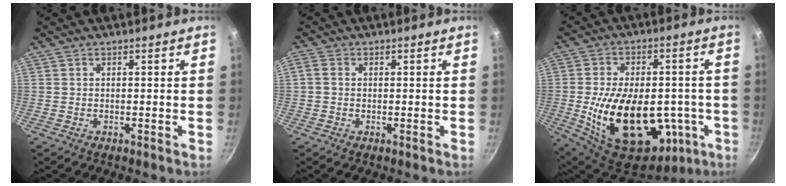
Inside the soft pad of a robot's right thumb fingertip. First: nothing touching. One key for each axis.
{"total": 1.9, "fx": 0.0, "fy": 1.6, "fz": 1.1, "tx": -0.023, "ty": 0.006, "tz": -0.004}
{"total": 26.8, "fx": -5.5, "fy": 16.1, "fz": 20.7, "tx": -0.330, "ty": 0.012, "tz": -0.061}